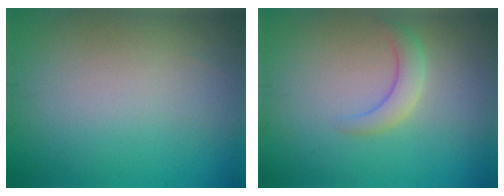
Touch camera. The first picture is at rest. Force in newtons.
{"total": 2.1, "press": 2.1, "slide": 0.3}